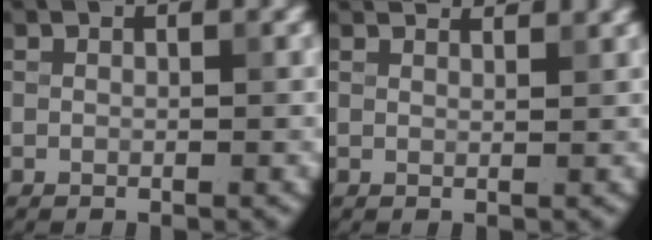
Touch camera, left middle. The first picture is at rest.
{"total": 2.6, "force": [2.5, 0.3, 0.6], "torque": [-0.019, 0.010, 0.033]}